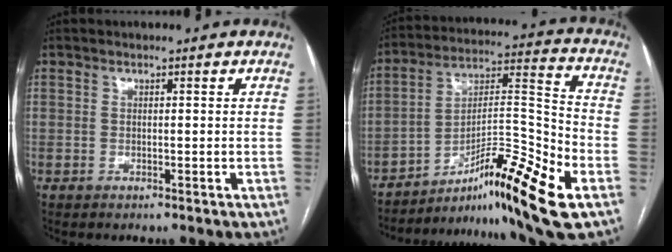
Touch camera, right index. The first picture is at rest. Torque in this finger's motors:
{"motor_torque": [1.13, -1.02, 0.20, 0.06]}